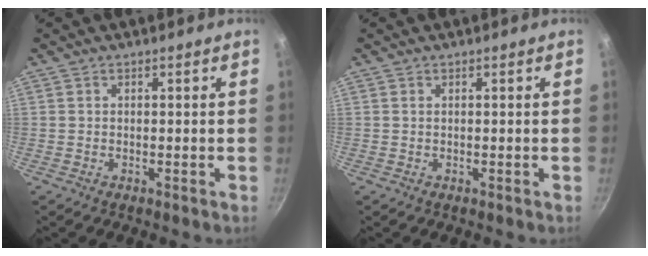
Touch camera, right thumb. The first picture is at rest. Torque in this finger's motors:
{"motor_torque": [-0.08, -0.22, 0.05, -0.34, -0.03]}